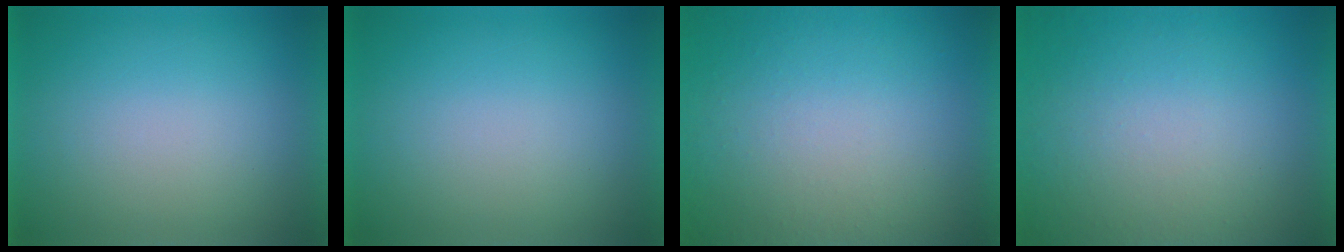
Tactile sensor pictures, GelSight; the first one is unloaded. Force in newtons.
{"total": 0.0}
{"total": 9.8}
{"total": 7.1}